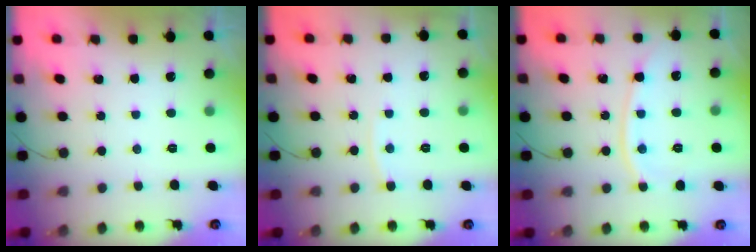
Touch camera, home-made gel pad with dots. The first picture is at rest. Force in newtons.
{"total": 4.1, "press": 4.0, "slide": 0.5}
{"total": 9.9, "press": 9.8, "slide": 1.3}